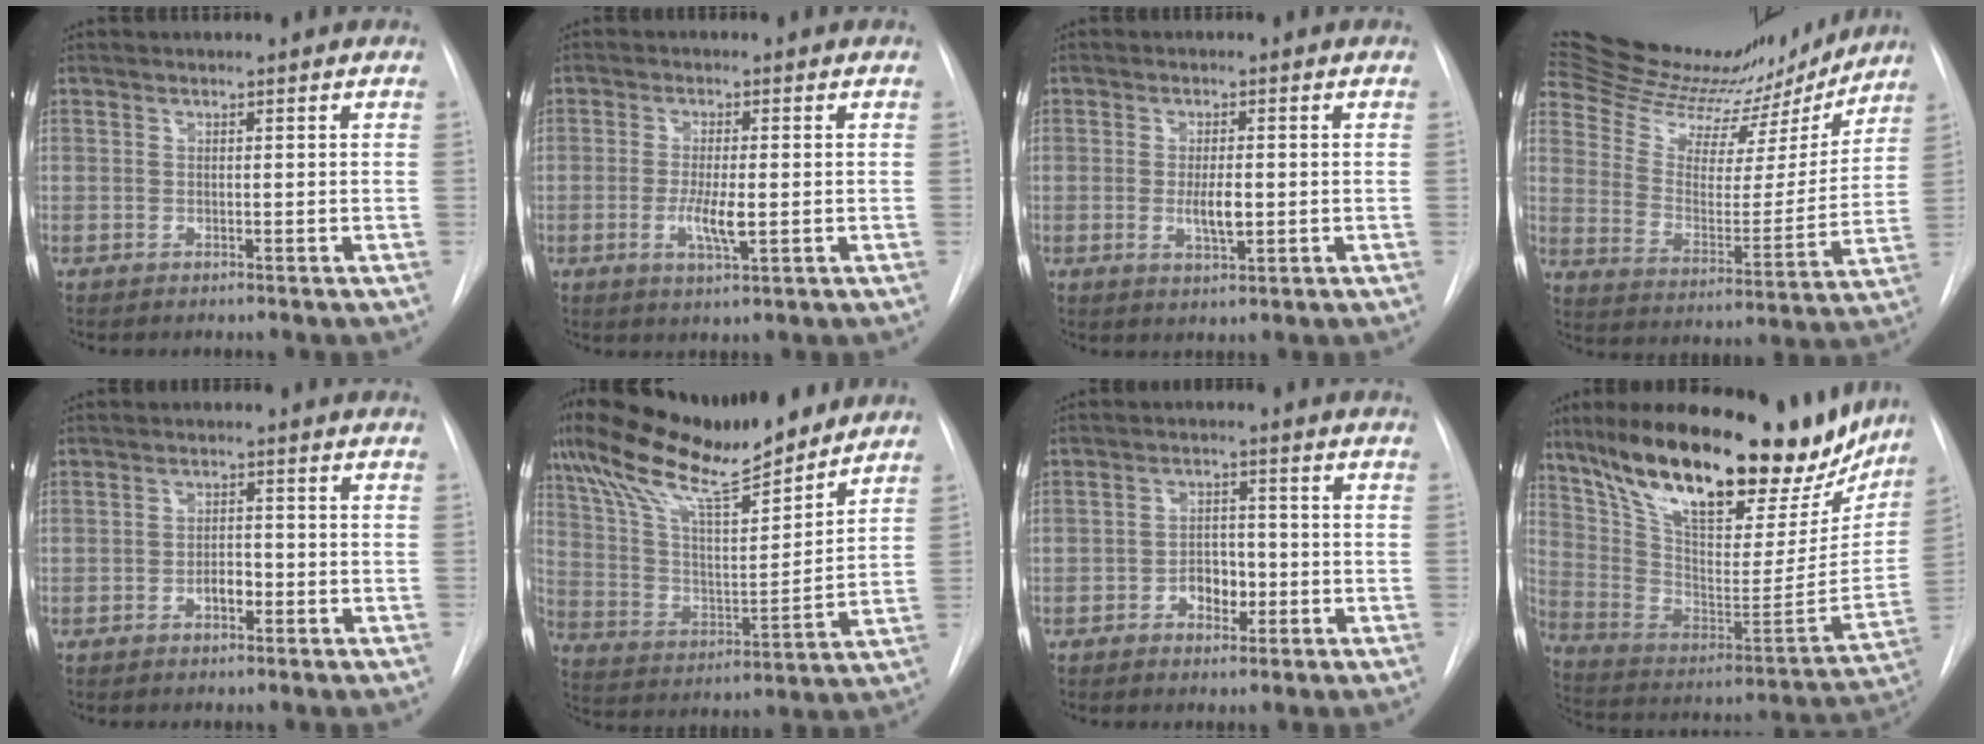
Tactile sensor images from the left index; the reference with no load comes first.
{"total": 4.5, "force": [-0.8, 0.9, 4.4], "torque": [-0.087, -0.008, -0.012]}
{"total": 3.7, "force": [-0.4, 1.1, 3.5], "torque": [-0.064, -0.005, -0.004]}
{"total": 23.2, "force": [21.4, 6.1, 6.5], "torque": [-0.098, -0.023, 0.312]}
{"total": 2.5, "force": [-1.2, 1.2, 1.9], "torque": [-0.027, 0.006, -0.018]}
{"total": 20.0, "force": [15.9, 3.3, 11.7], "torque": [-0.210, 0.021, 0.282]}
{"total": 4.3, "force": [-1.6, 2.8, 2.9], "torque": [-0.043, 0.008, -0.023]}
{"total": 31.1, "force": [23.1, 9.8, 18.4], "torque": [-0.305, -0.007, 0.349]}